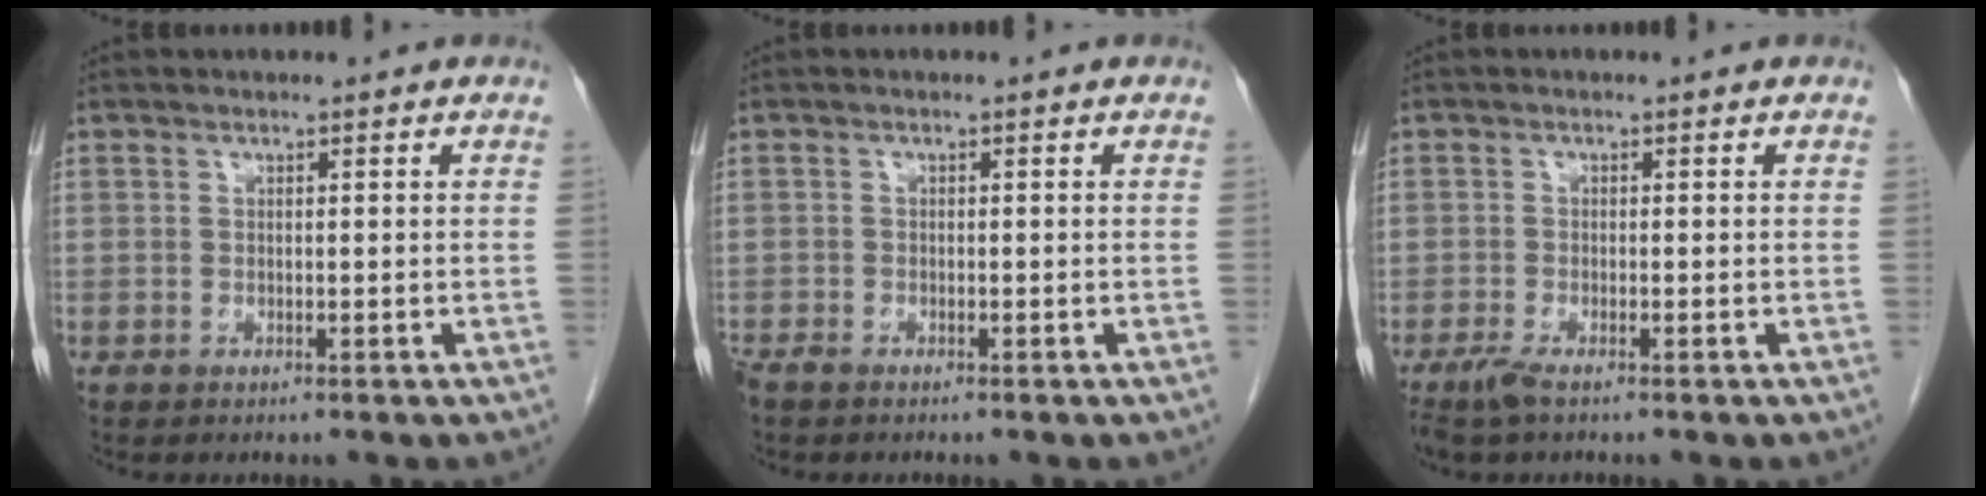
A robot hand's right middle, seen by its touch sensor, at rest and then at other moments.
{"total": 1.6, "force": [-1.3, 0.5, 0.7], "torque": [-0.019, -0.004, -0.022]}
{"total": 2.4, "force": [-1.7, 0.2, 1.6], "torque": [-0.037, -0.006, -0.035]}